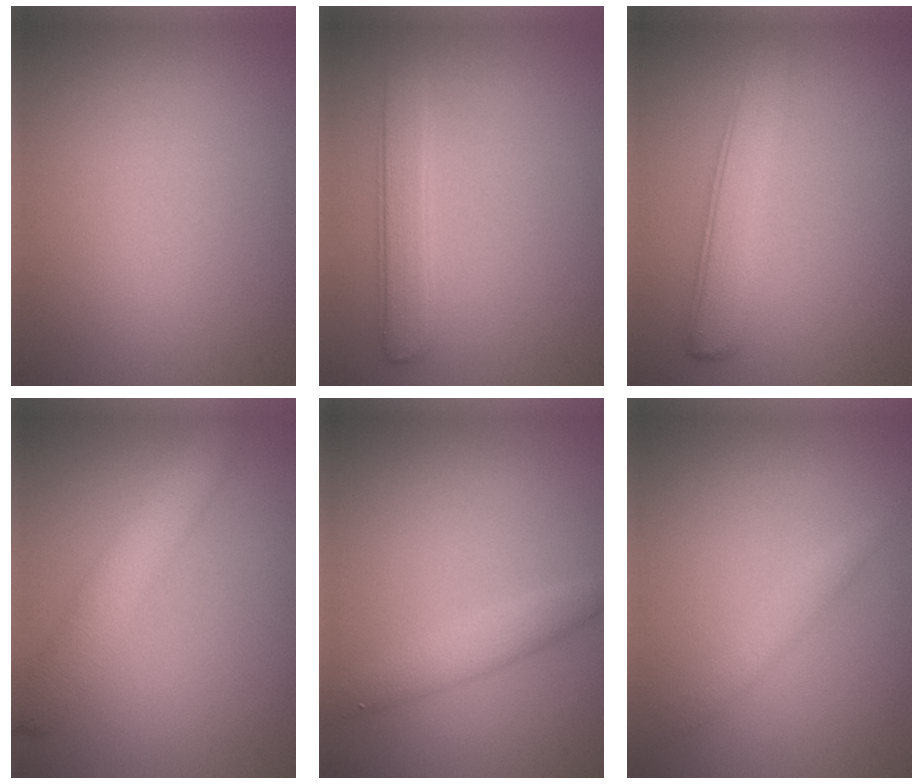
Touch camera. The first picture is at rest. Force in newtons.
{"total": 2.8, "press": 2.8, "slide": 0.1}
{"total": 3.9, "press": 3.9, "slide": 0.3}
{"total": 4.0, "press": 4.0, "slide": 0.2}
{"total": 2.1, "press": 2.1, "slide": 0.1}
{"total": 1.3, "press": 1.3, "slide": 0.1}